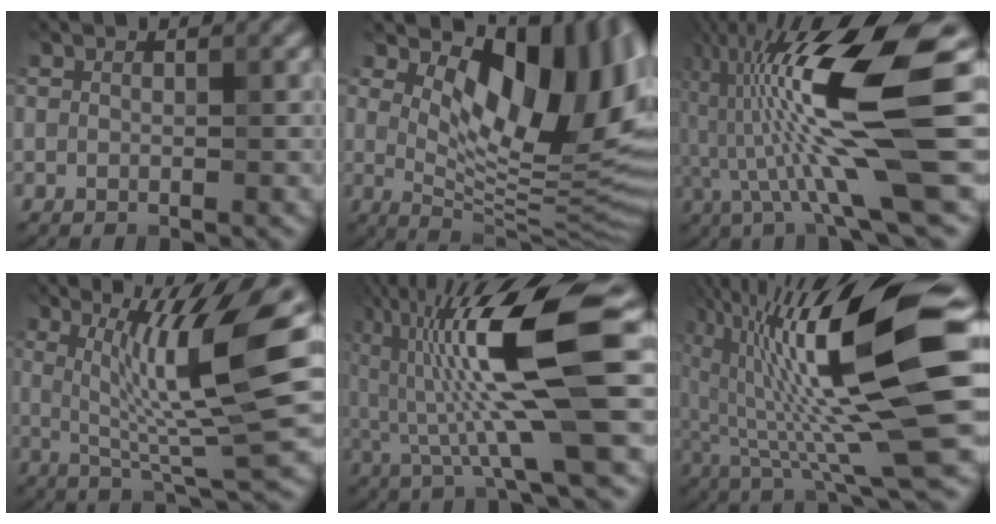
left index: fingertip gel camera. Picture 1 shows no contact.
{"total": 14.1, "force": [4.9, 7.2, 11.2], "torque": [-0.132, -0.002, 0.088]}
{"total": 12.9, "force": [-0.6, 1.5, 12.8], "torque": [-0.241, 0.030, -0.010]}
{"total": 9.9, "force": [2.1, 1.2, 9.6], "torque": [-0.152, -0.003, 0.042]}
{"total": 12.4, "force": [1.5, 1.8, 12.2], "torque": [-0.219, 0.011, 0.030]}
{"total": 16.9, "force": [2.8, 2.6, 16.4], "torque": [-0.272, 0.016, 0.052]}